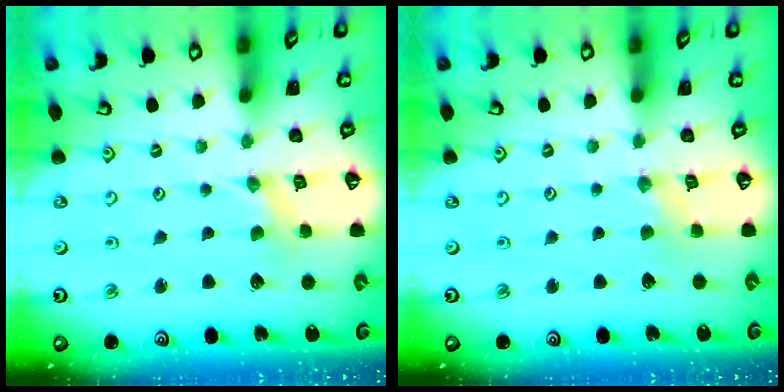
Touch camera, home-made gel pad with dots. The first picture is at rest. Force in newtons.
{"total": 2.0, "press": 2.0, "slide": 0.4}